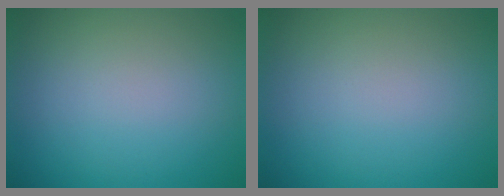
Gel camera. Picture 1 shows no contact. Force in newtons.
{"total": 0.0}